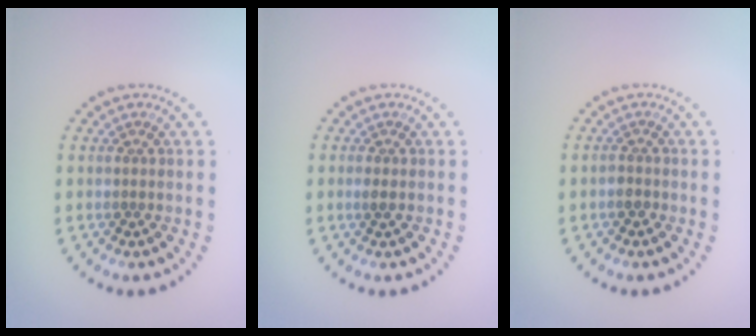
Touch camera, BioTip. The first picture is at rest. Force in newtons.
{"total": 0.8, "press": 0.8, "slide": 0.1}
{"total": 1.1, "press": 0.9, "slide": 0.6}